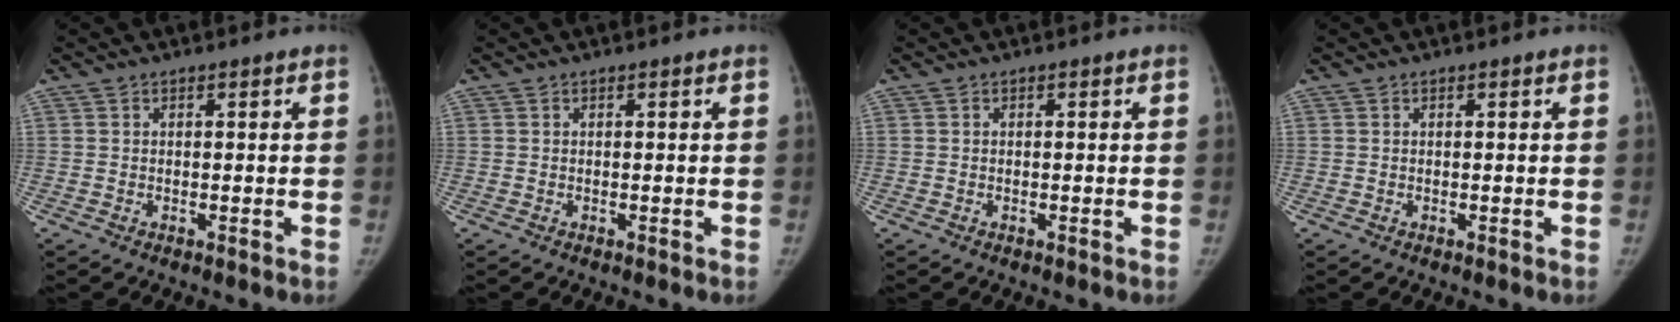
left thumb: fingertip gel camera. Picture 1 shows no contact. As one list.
[{"total": 0.0}, {"total": 0.0}, {"total": 0.0}]